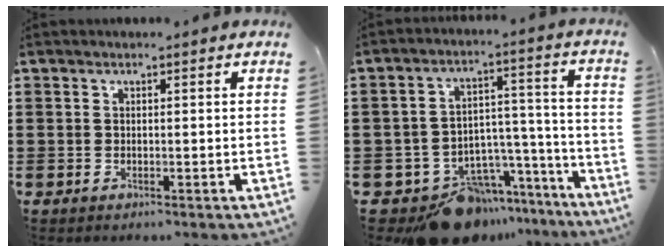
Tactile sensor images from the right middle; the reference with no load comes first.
{"total": 12.3, "force": [-10.7, 5.3, 2.7], "torque": [-0.040, 0.049, -0.190]}